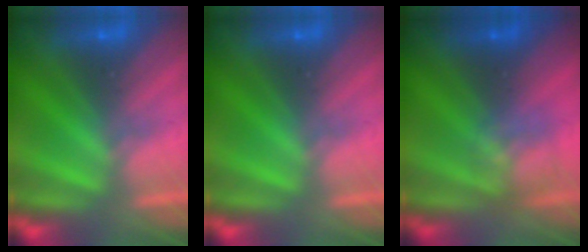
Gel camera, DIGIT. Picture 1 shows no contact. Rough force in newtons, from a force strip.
{"total": 0.0}
{"total": 2.5}